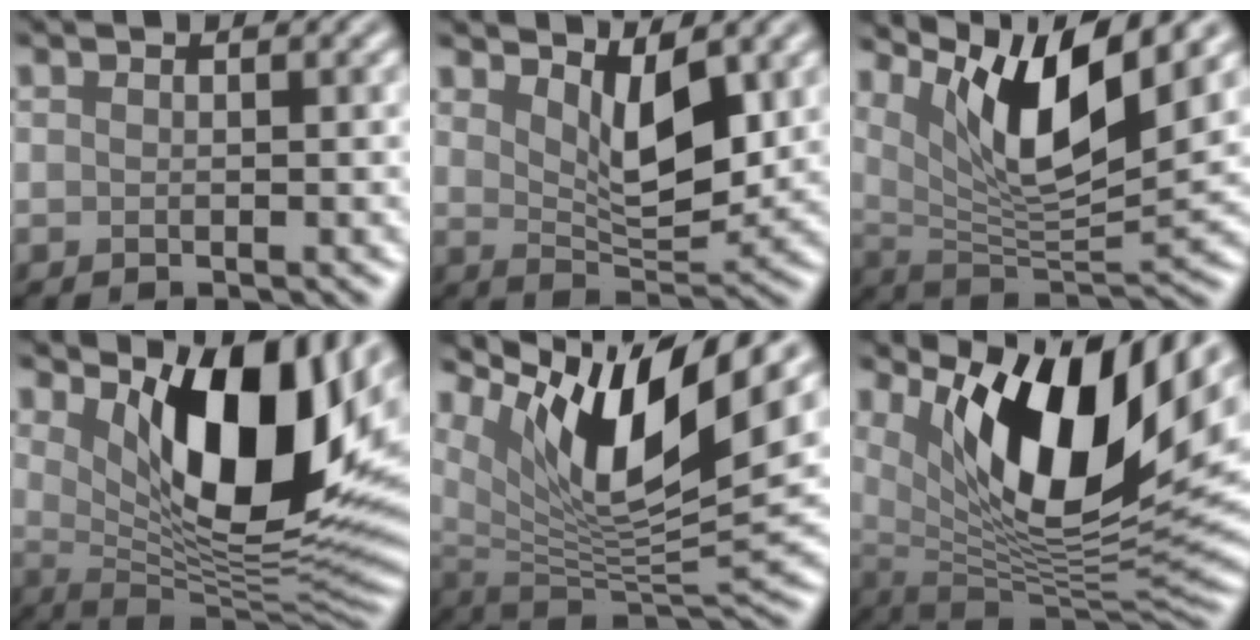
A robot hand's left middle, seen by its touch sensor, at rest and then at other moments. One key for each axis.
{"total": 5.4, "fx": 2.3, "fy": 2.2, "fz": 4.3, "tx": -0.079, "ty": -0.018, "tz": 0.042}
{"total": 9.7, "fx": 5.0, "fy": 2.5, "fz": 7.9, "tx": -0.129, "ty": -0.015, "tz": 0.097}
{"total": 12.8, "fx": 4.0, "fy": 5.4, "fz": 10.9, "tx": -0.151, "ty": -0.014, "tz": 0.068}
{"total": 12.5, "fx": 6.1, "fy": 3.6, "fz": 10.3, "tx": -0.186, "ty": -0.008, "tz": 0.119}
{"total": 14.0, "fx": 6.2, "fy": 4.7, "fz": 11.6, "tx": -0.193, "ty": -0.008, "tz": 0.115}